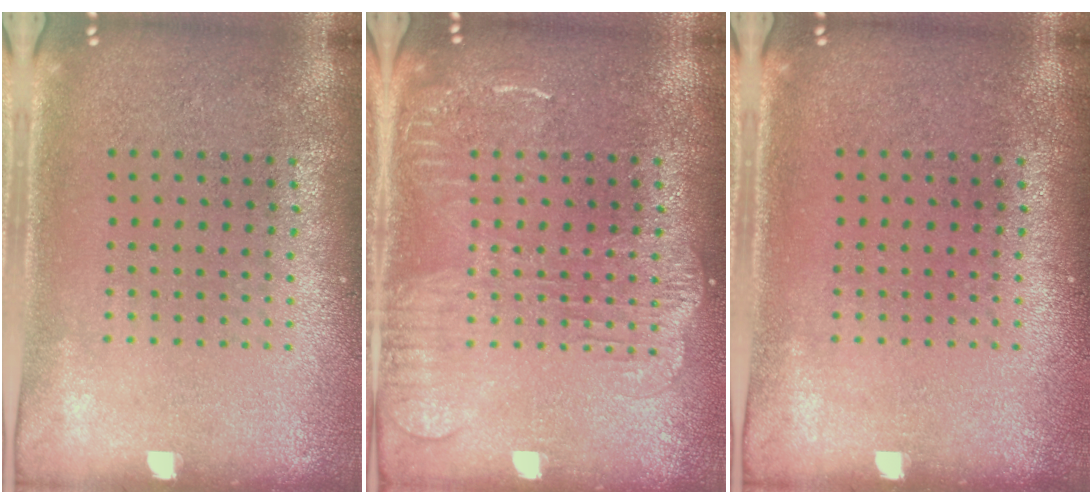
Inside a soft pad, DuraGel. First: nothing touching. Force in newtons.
{"total": 2.8, "press": 2.7, "slide": 0.4}
{"total": 0.0}